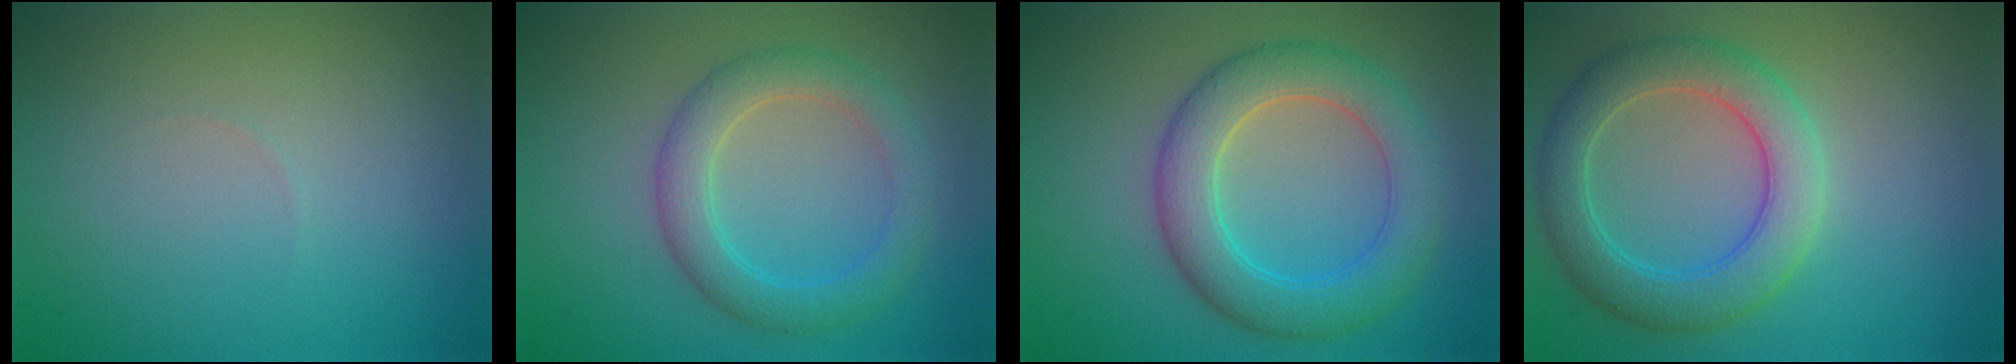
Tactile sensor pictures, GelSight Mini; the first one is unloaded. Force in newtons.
{"total": 3.9, "press": 3.9, "slide": 0.1}
{"total": 6.1, "press": 6.1, "slide": 0.2}
{"total": 5.6, "press": 5.5, "slide": 0.3}